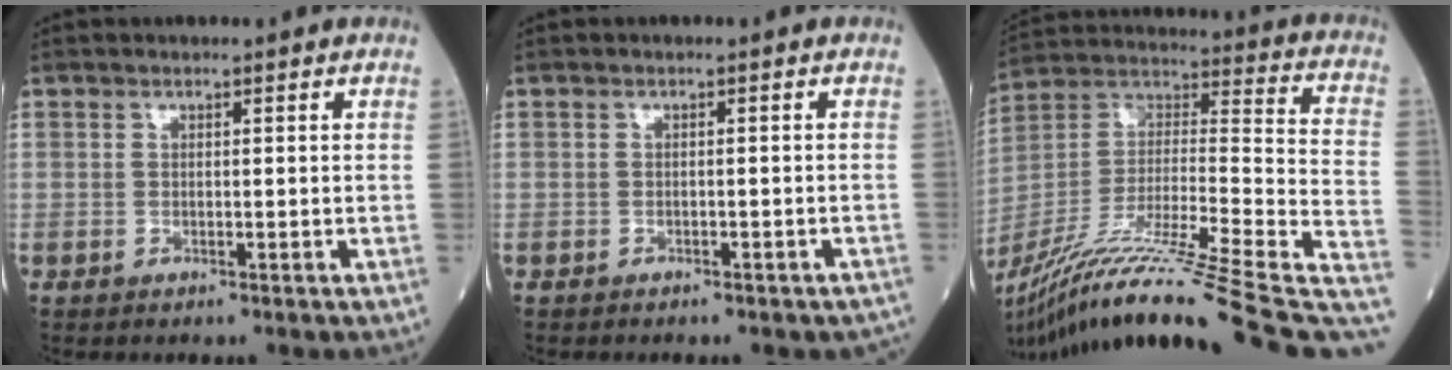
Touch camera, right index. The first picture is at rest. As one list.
[{"total": 4.9, "force": [-4.2, 1.8, 1.8], "torque": [-0.013, 0.003, -0.042]}, {"total": 32.3, "force": [-24.1, 0.9, 21.5], "torque": [-0.293, -0.014, -0.386]}]